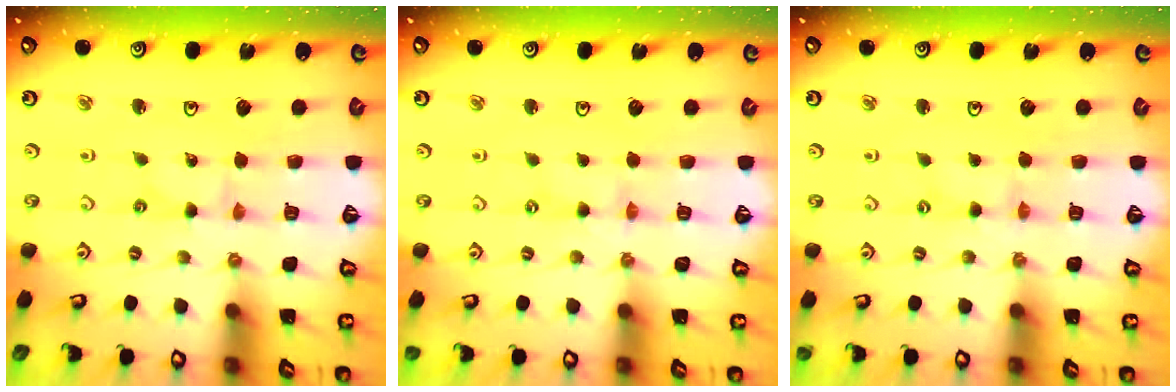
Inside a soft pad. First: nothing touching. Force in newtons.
{"total": 0.0}
{"total": 1.1, "press": 1.1, "slide": 0.1}